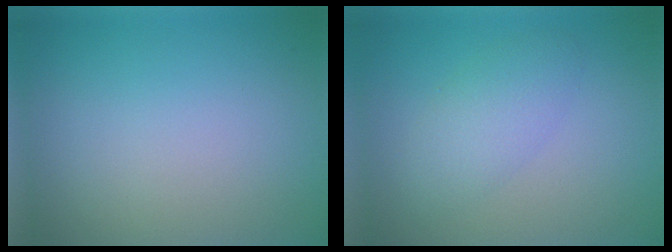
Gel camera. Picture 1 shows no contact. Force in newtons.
{"total": 2.9, "press": 2.9, "slide": 0.1}